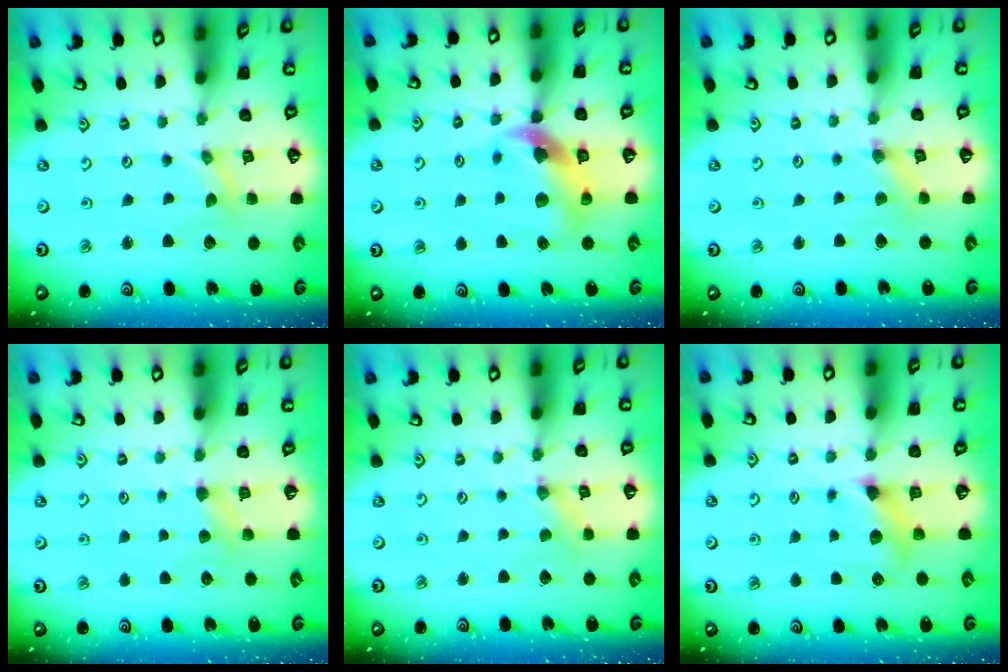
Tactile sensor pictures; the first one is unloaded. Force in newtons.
{"total": 11.2, "press": 11.1, "slide": 1.3}
{"total": 1.0, "press": 1.0, "slide": 0.3}
{"total": 5.0, "press": 5.0, "slide": 0.6}
{"total": 0.0}
{"total": 6.4, "press": 6.4, "slide": 0.7}